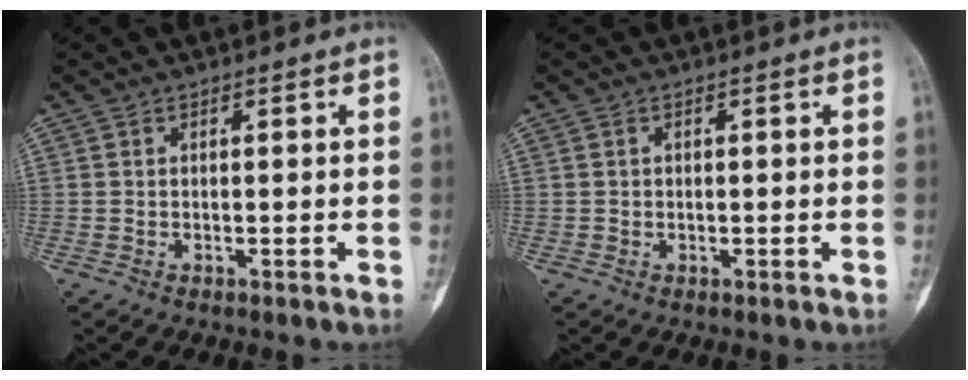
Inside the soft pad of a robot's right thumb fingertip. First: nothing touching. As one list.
[{"total": 0.7, "force": [0.0, 0.7, 0.1], "torque": [0.005, 0.005, -0.001]}]